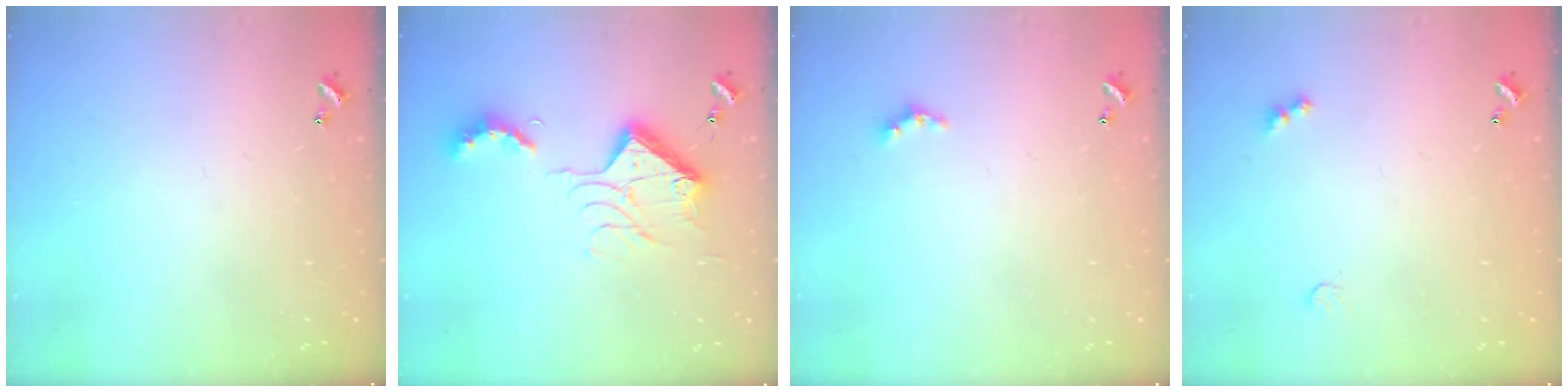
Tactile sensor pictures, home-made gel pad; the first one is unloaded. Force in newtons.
{"total": 14.8, "press": 14.8, "slide": 1.3}
{"total": 2.3, "press": 2.3, "slide": 0.4}
{"total": 4.3, "press": 4.3, "slide": 0.6}